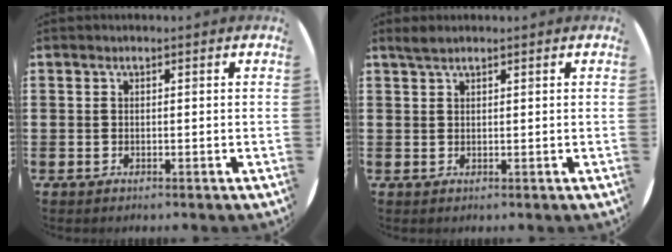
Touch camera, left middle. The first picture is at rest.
{"total": 1.4, "force": [1.2, 0.3, 0.5], "torque": [-0.012, 0.003, 0.022]}